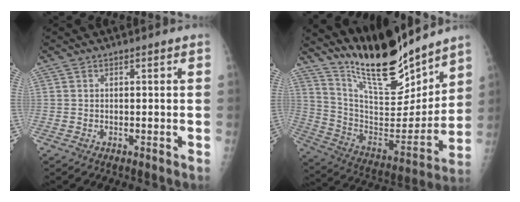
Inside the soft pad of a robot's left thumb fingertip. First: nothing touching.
{"total": 21.4, "force": [17.7, 5.8, 10.6], "torque": [-0.133, -0.107, 0.309]}